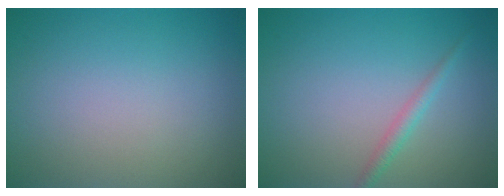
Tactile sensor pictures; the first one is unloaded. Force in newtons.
{"total": 1.4, "press": 1.4, "slide": 0.0}